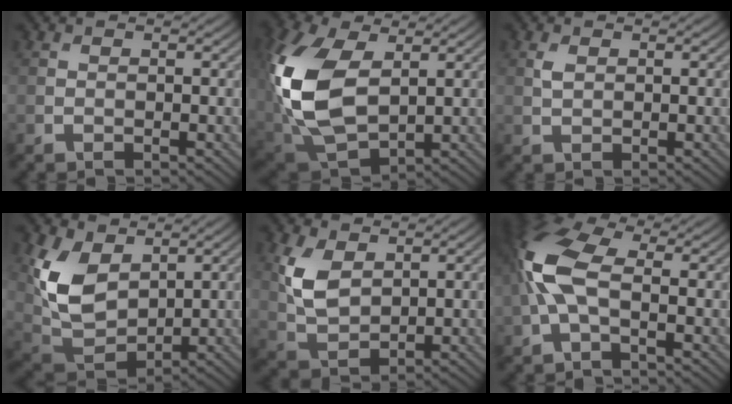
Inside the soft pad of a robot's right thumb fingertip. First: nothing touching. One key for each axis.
{"total": 14.9, "fx": 2.1, "fy": 9.4, "fz": 11.3, "tx": -0.300, "ty": 0.001, "tz": 0.048}
{"total": 1.3, "fx": 0.5, "fy": 0.8, "fz": 0.9, "tx": -0.026, "ty": 0.000, "tz": 0.011}
{"total": 10.7, "fx": 3.6, "fy": 6.8, "fz": 7.4, "tx": -0.197, "ty": -0.002, "tz": 0.073}
{"total": 6.6, "fx": 2.3, "fy": 4.0, "fz": 4.7, "tx": -0.114, "ty": 0.000, "tz": 0.048}
{"total": 8.4, "fx": -0.4, "fy": 3.7, "fz": 7.5, "tx": -0.184, "ty": 0.022, "tz": -0.023}